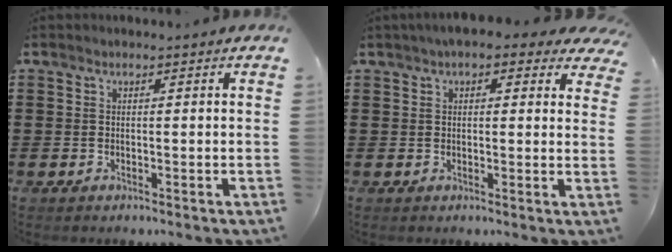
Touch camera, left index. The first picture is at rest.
{"total": 3.2, "force": [2.5, 1.2, 1.6], "torque": [-0.042, 0.002, 0.044]}